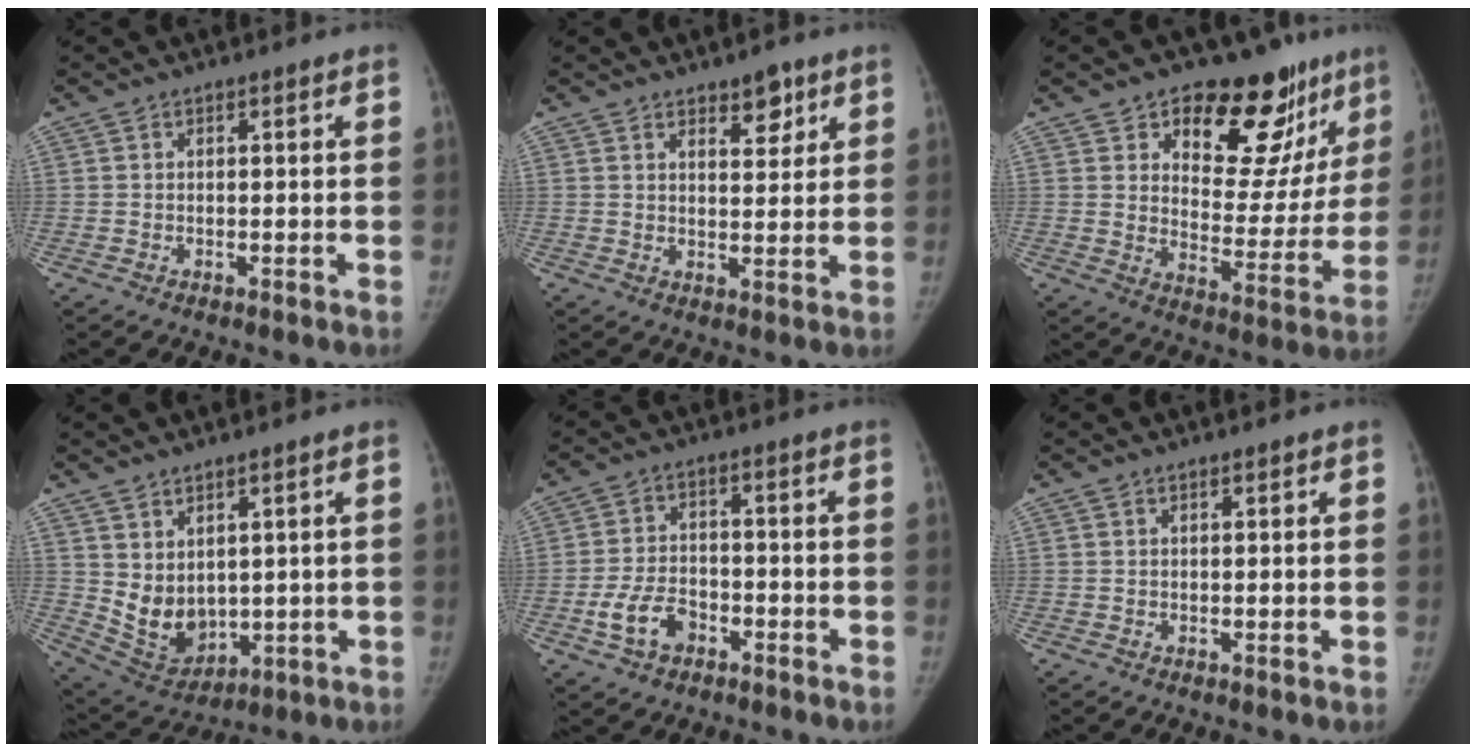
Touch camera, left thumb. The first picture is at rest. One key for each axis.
{"total": 4.8, "fx": 3.1, "fy": 2.3, "fz": 2.9, "tx": -0.018, "ty": -0.020, "tz": 0.045}
{"total": 20.3, "fx": 13.1, "fy": 10.5, "fz": 11.4, "tx": -0.081, "ty": -0.077, "tz": 0.181}
{"total": 9.0, "fx": 2.3, "fy": 6.0, "fz": 6.3, "tx": -0.084, "ty": -0.026, "tz": 0.071}
{"total": 7.1, "fx": -3.2, "fy": 4.7, "fz": 4.2, "tx": -0.078, "ty": 0.022, "tz": -0.057}
{"total": 0.6, "fx": 0.5, "fy": 0.1, "fz": 0.4, "tx": -0.007, "ty": -0.002, "tz": 0.008}